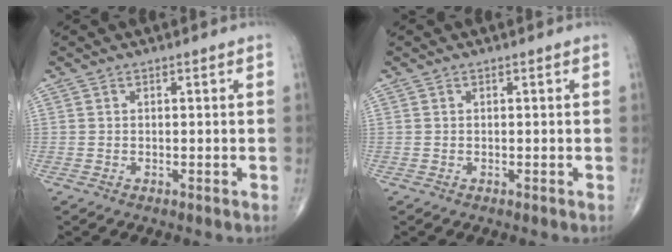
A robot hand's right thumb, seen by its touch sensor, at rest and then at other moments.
{"total": 0.0}